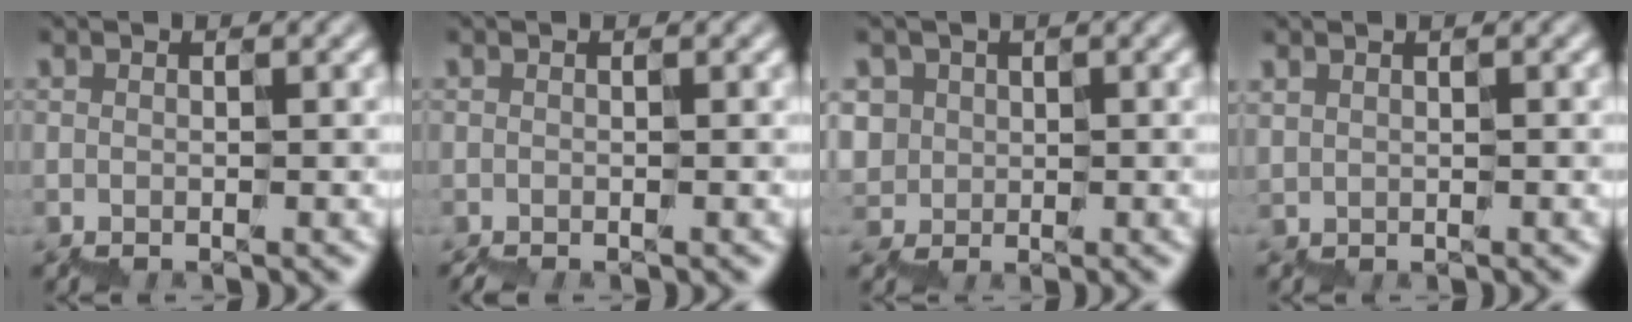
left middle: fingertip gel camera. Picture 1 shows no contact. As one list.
[{"total": 1.5, "force": [-1.3, 0.3, 0.5], "torque": [-0.007, 0.005, -0.011]}, {"total": 2.8, "force": [0.1, 2.8, -0.4], "torque": [0.017, 0.023, 0.004]}, {"total": 0.5, "force": [0.4, -0.2, -0.3], "torque": [0.005, 0.002, 0.013]}]